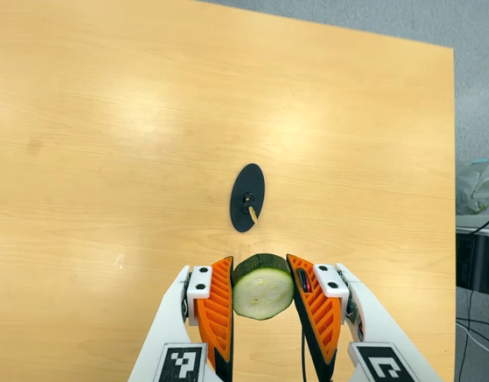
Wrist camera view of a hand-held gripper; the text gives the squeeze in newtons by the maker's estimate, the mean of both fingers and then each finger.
{"total": 12.0, "left": 11.2, "right": 12.8}